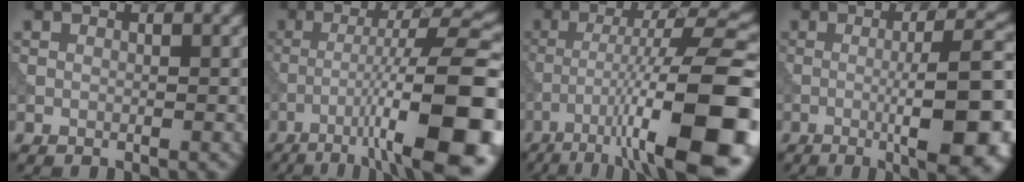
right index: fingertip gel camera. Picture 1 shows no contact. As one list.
[{"total": 13.5, "force": [-5.4, 2.7, 12.1], "torque": [-0.185, 0.007, -0.077]}, {"total": 15.0, "force": [-6.5, 3.3, 13.1], "torque": [-0.208, 0.010, -0.096]}, {"total": 10.9, "force": [-2.7, 2.2, 10.3], "torque": [-0.125, 0.011, -0.040]}]